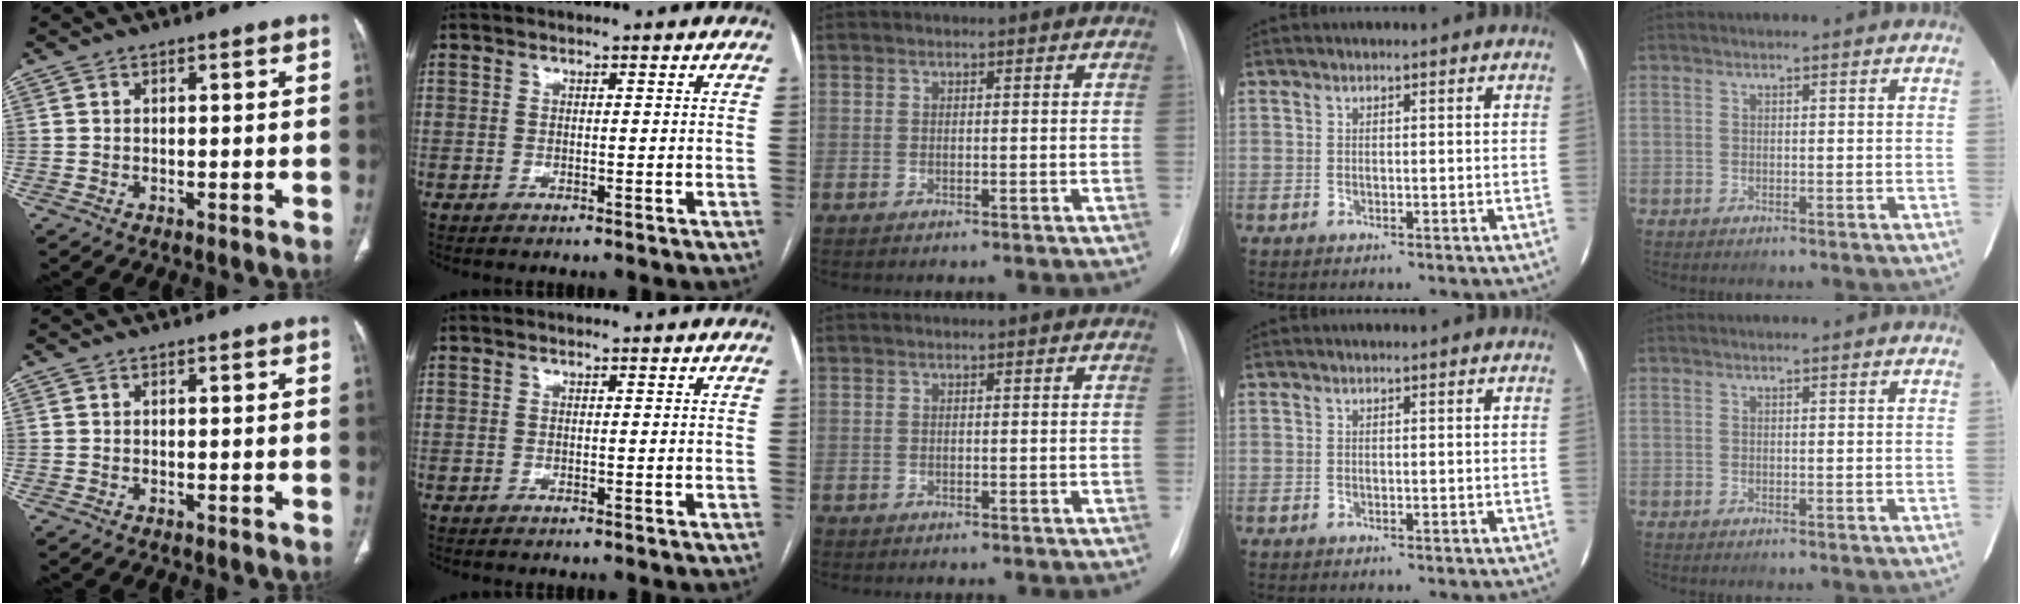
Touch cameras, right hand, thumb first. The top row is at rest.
{}